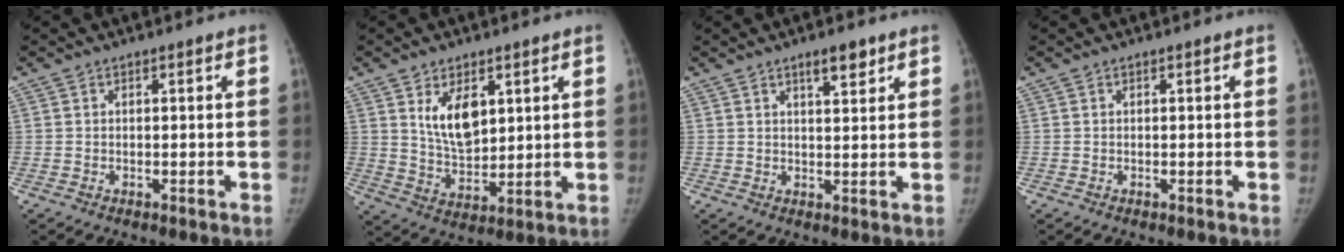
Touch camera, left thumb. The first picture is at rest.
{"total": 9.4, "force": [3.8, 5.4, 6.7], "torque": [-0.089, -0.028, 0.079]}
{"total": 4.6, "force": [3.0, 1.5, 3.2], "torque": [-0.037, -0.018, 0.046]}
{"total": 0.0}